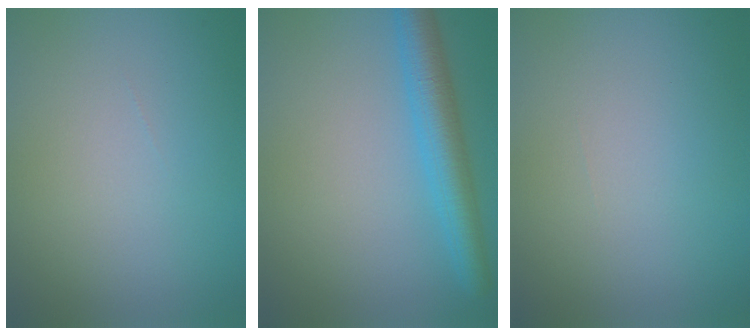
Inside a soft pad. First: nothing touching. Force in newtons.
{"total": 4.9, "press": 4.9, "slide": 0.2}
{"total": 0.0}